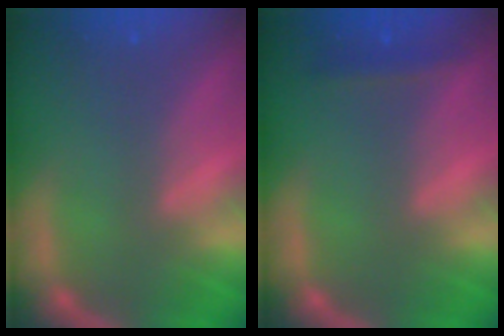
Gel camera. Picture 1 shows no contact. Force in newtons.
{"total": 1.4}